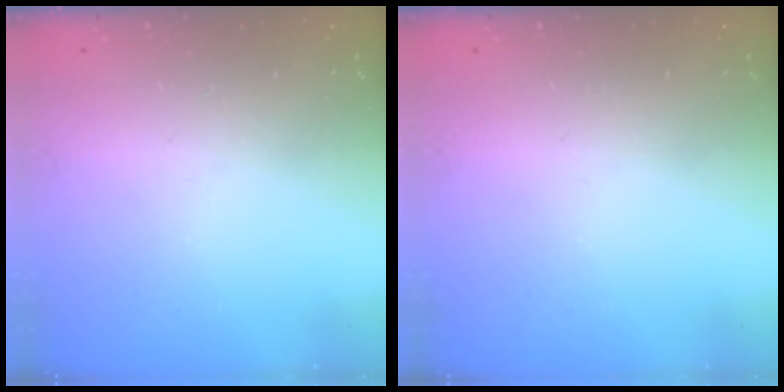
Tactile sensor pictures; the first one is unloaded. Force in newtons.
{"total": 0.0}